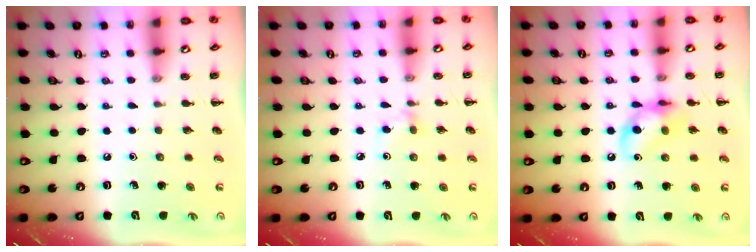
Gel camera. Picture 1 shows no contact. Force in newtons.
{"total": 3.4, "press": 3.2, "slide": 1.2}
{"total": 12.4, "press": 12.3, "slide": 1.8}